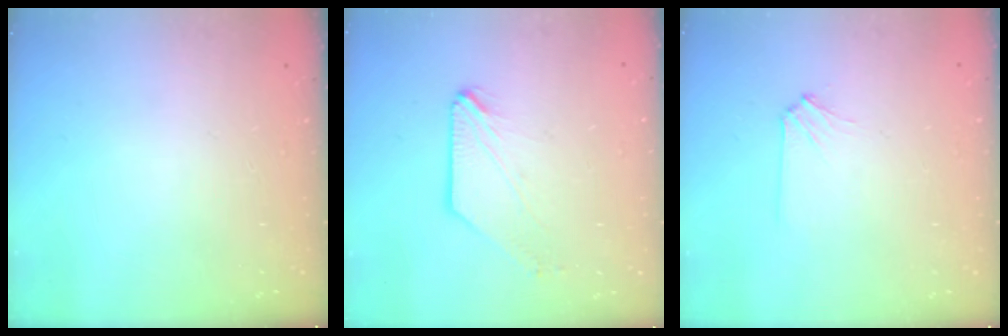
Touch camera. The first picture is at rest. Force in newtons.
{"total": 0.0}
{"total": 2.4, "press": 2.4, "slide": 0.5}